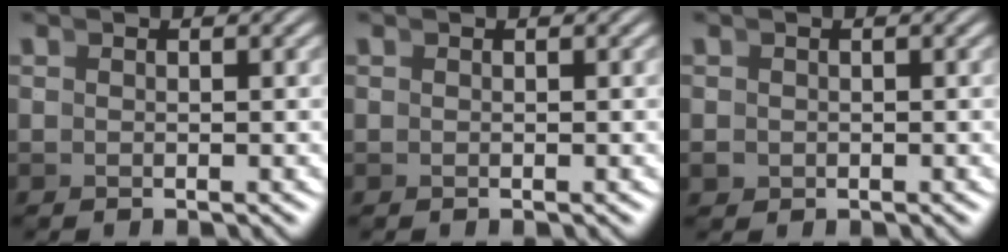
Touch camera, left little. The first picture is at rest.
{"total": 0.0}
{"total": 0.7, "force": [-0.4, 0.6, 0.1], "torque": [-0.003, -0.010, -0.001]}